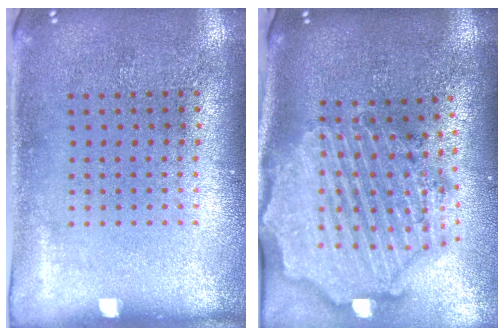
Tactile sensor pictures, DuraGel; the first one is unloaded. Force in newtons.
{"total": 3.5, "press": 2.9, "slide": 2.0}